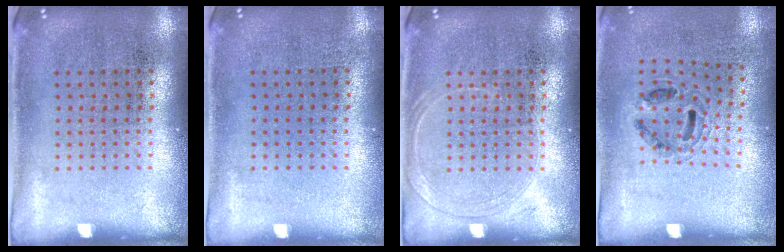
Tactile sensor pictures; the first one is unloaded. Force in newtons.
{"total": 0.0}
{"total": 1.2, "press": 1.1, "slide": 0.3}
{"total": 0.9, "press": 0.8, "slide": 0.5}